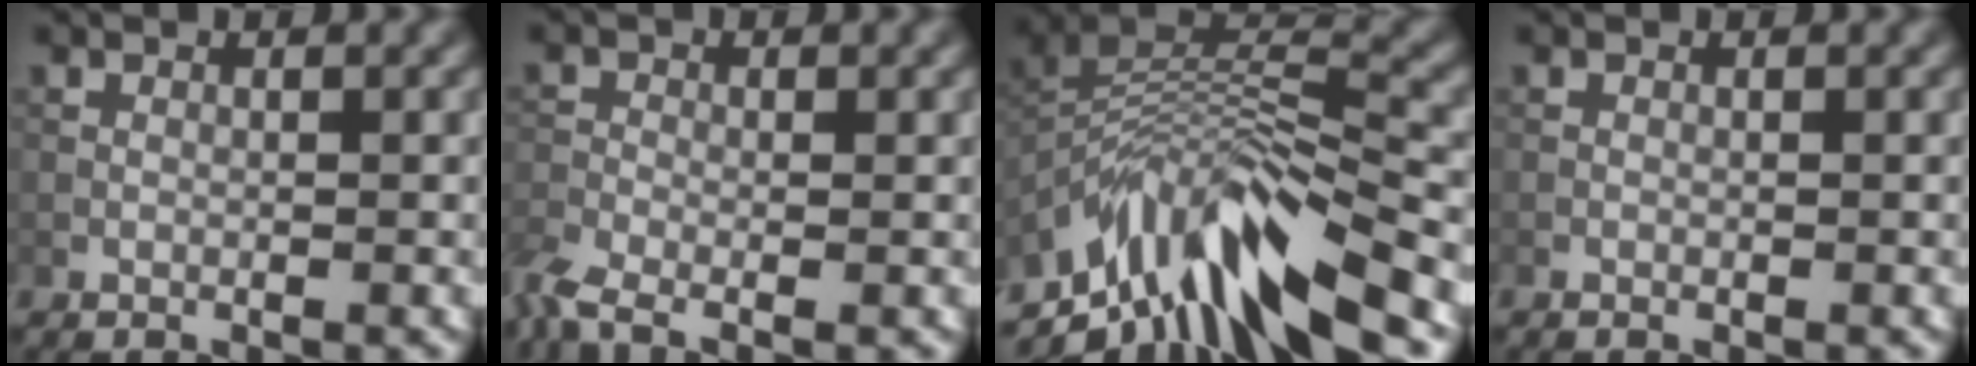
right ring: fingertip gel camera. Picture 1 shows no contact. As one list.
[{"total": 3.9, "force": [-2.7, 1.3, 2.5], "torque": [-0.061, -0.012, -0.069]}, {"total": 10.5, "force": [-6.7, 3.3, 7.4], "torque": [-0.134, 0.011, -0.125]}, {"total": 0.0}]